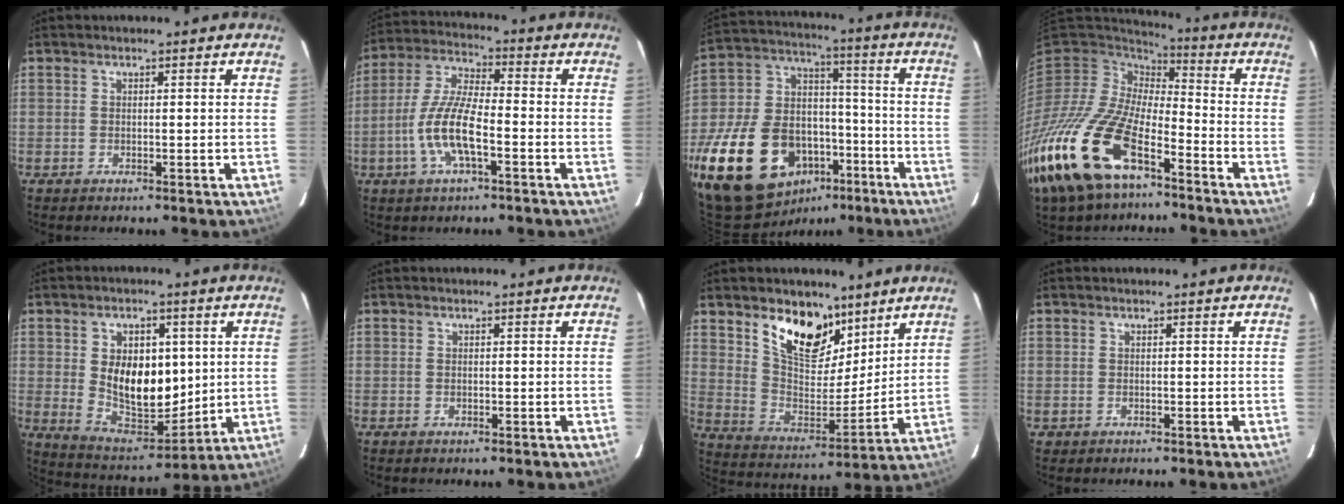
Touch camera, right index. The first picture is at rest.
{"total": 11.3, "force": [-3.9, 3.1, 10.1], "torque": [-0.217, 0.000, -0.076]}
{"total": 26.8, "force": [-13.3, 17.0, 16.0], "torque": [-0.359, 0.013, -0.194]}
{"total": 22.2, "force": [-12.4, 10.3, 15.3], "torque": [-0.341, -0.035, -0.238]}
{"total": 13.9, "force": [2.1, 8.7, 10.7], "torque": [-0.191, -0.008, 0.055]}
{"total": 0.0}
{"total": 16.0, "force": [10.4, 8.1, 9.1], "torque": [-0.161, -0.009, 0.188]}
{"total": 1.0, "force": [-0.2, 0.9, 0.0], "torque": [0.001, 0.000, -0.001]}